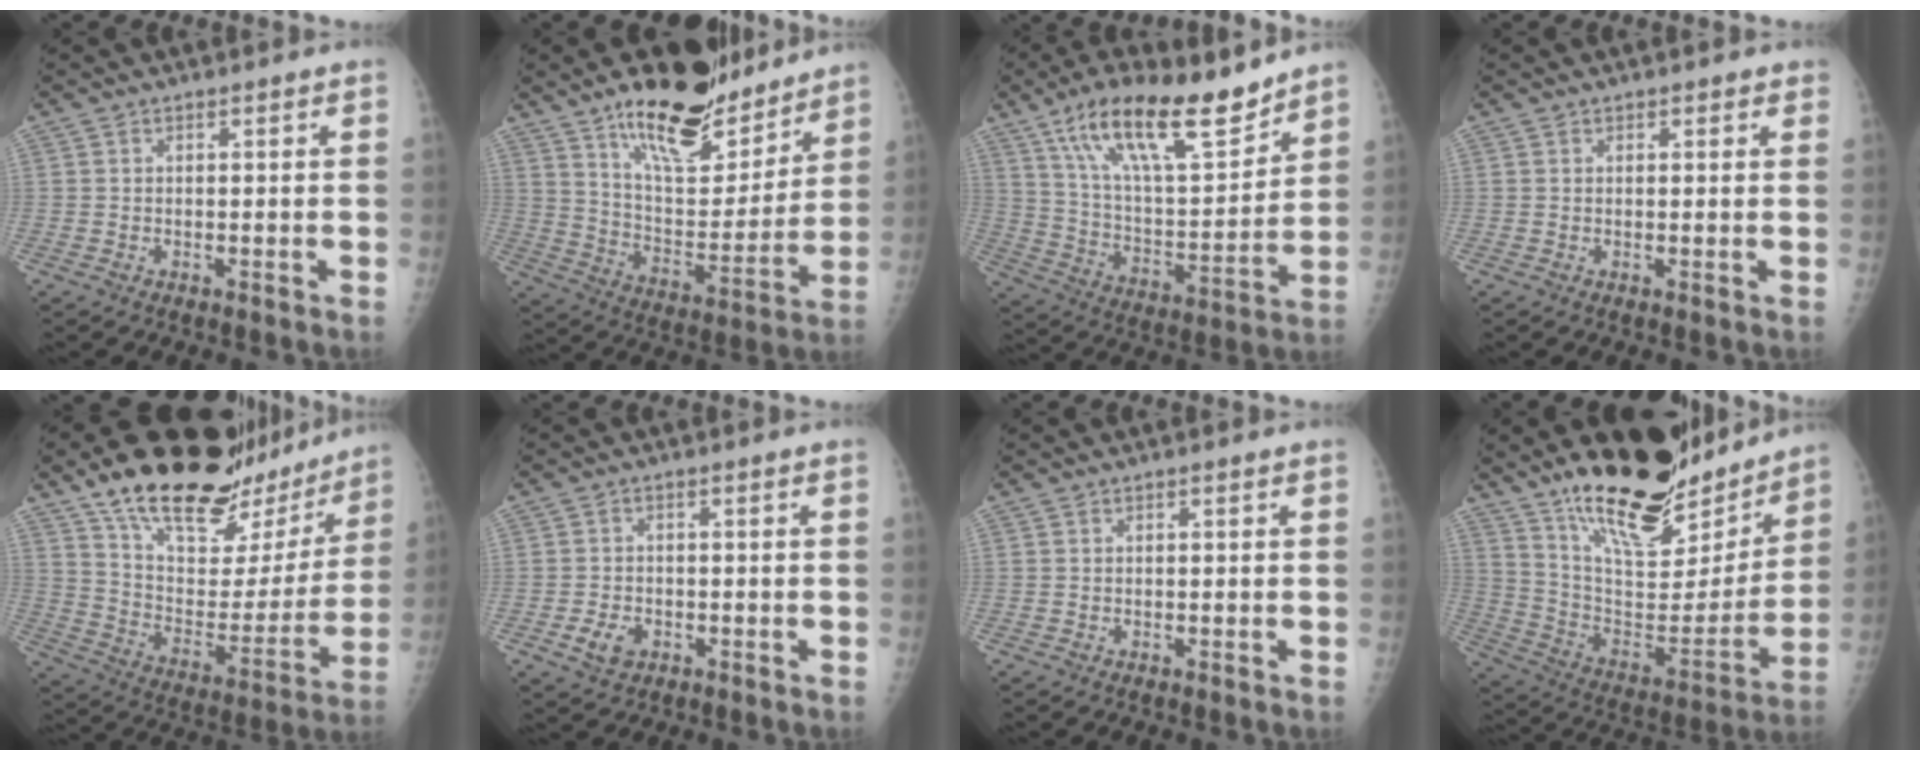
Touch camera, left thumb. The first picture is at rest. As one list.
[{"total": 20.2, "force": [14.7, 7.7, 11.5], "torque": [-0.130, -0.094, 0.245]}, {"total": 20.8, "force": [14.6, 6.4, 13.4], "torque": [-0.198, -0.070, 0.256]}, {"total": 1.1, "force": [0.9, 0.6, 0.3], "torque": [0.009, -0.005, 0.006]}, {"total": 29.8, "force": [21.9, 12.4, 16.0], "torque": [-0.214, -0.069, 0.335]}, {"total": 3.9, "force": [-1.5, 2.9, 2.1], "torque": [-0.034, 0.001, -0.021]}, {"total": 0.0}, {"total": 26.6, "force": [19.7, 9.9, 14.8], "torque": [-0.197, -0.093, 0.325]}]